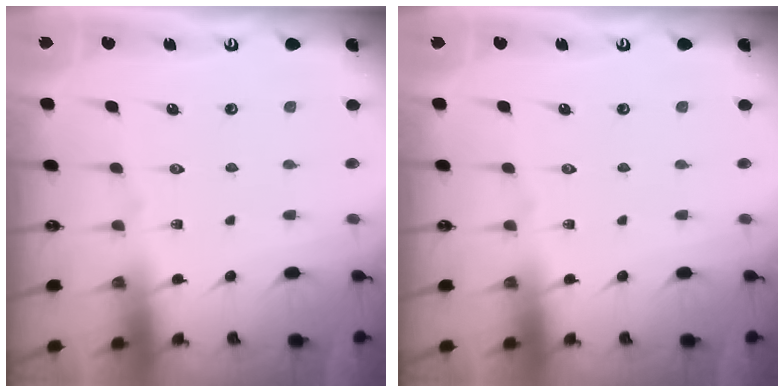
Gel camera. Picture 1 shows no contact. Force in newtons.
{"total": 0.0}